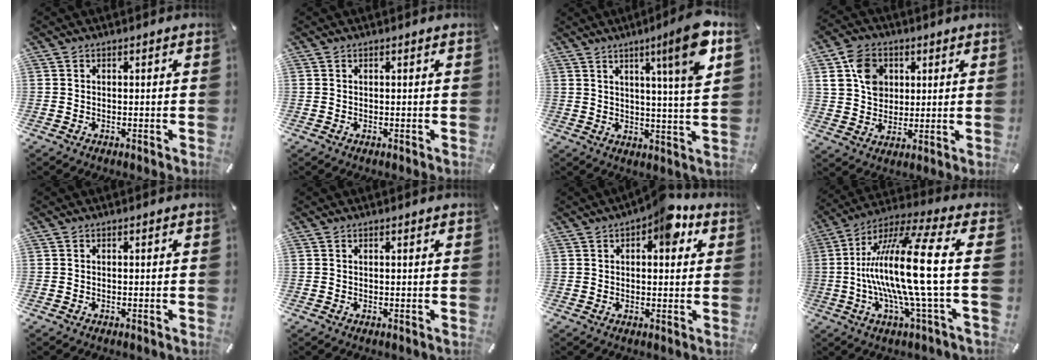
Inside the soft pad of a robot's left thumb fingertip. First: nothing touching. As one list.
[{"total": 0.0}, {"total": 13.0, "force": [6.9, 0.2, 11.1], "torque": [-0.167, -0.033, 0.096]}, {"total": 9.7, "force": [3.0, 8.2, 4.4], "torque": [-0.087, 0.009, 0.058]}, {"total": 0.0}, {"total": 0.0}, {"total": 9.2, "force": [3.9, 4.7, 6.9], "torque": [-0.076, -0.015, 0.058]}, {"total": 22.0, "force": [-0.2, 1.9, 21.9], "torque": [-0.461, -0.016, -0.021]}]